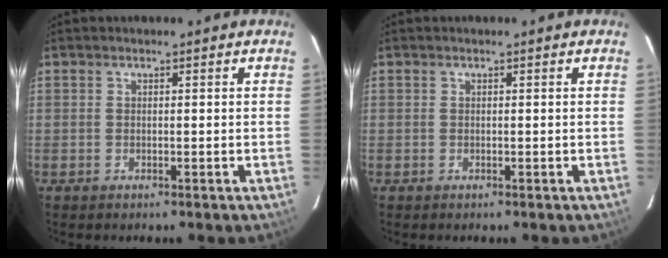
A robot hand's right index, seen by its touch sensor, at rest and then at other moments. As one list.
[{"total": 0.0}]